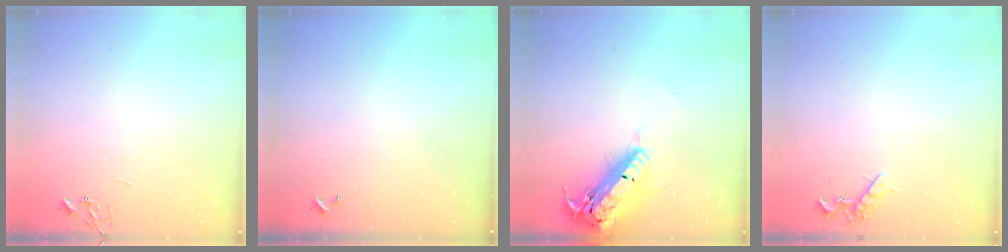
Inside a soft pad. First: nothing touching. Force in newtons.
{"total": 0.0}
{"total": 21.3, "press": 20.9, "slide": 4.3}
{"total": 7.4, "press": 7.3, "slide": 1.0}